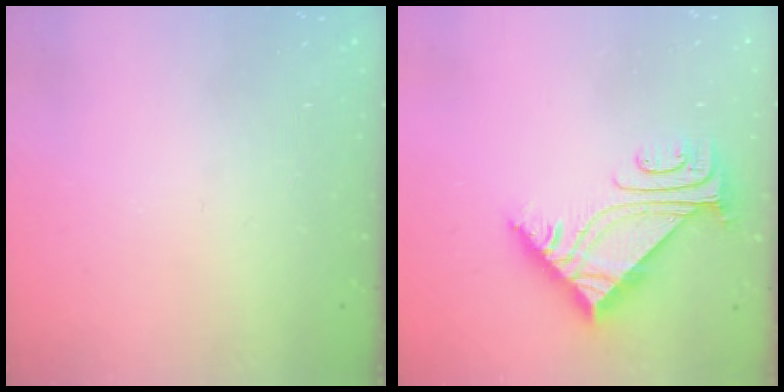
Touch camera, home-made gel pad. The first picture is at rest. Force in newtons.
{"total": 7.0, "press": 6.9, "slide": 0.9}